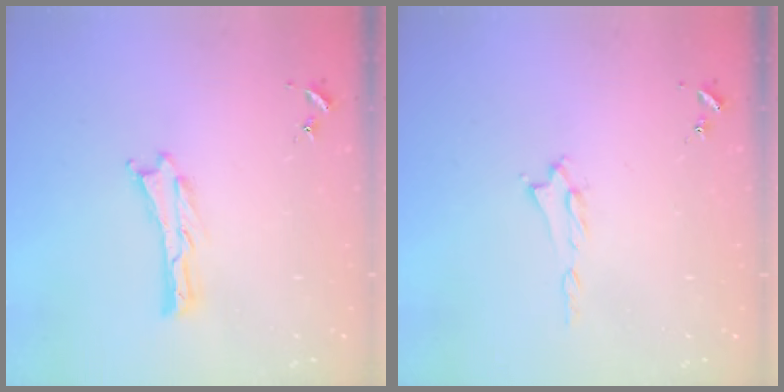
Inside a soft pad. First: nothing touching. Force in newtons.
{"total": 1.0, "press": 0.9, "slide": 0.2}